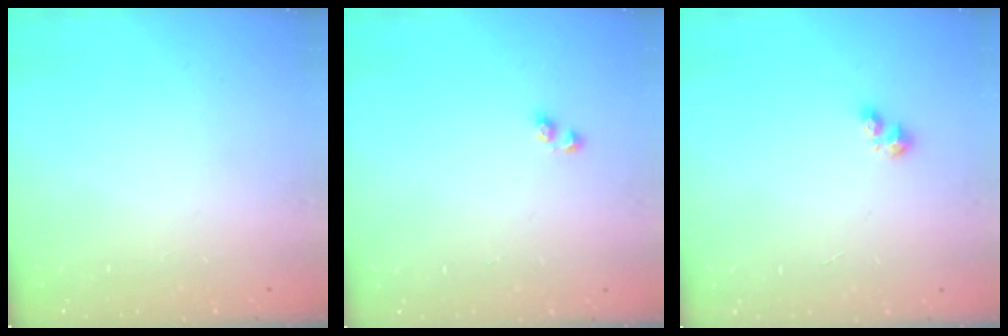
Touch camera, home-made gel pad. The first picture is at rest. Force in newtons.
{"total": 2.9, "press": 2.7, "slide": 1.1}
{"total": 2.5, "press": 2.5, "slide": 0.4}